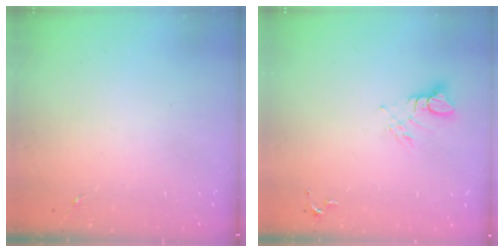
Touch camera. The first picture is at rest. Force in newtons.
{"total": 4.6, "press": 4.6, "slide": 0.2}